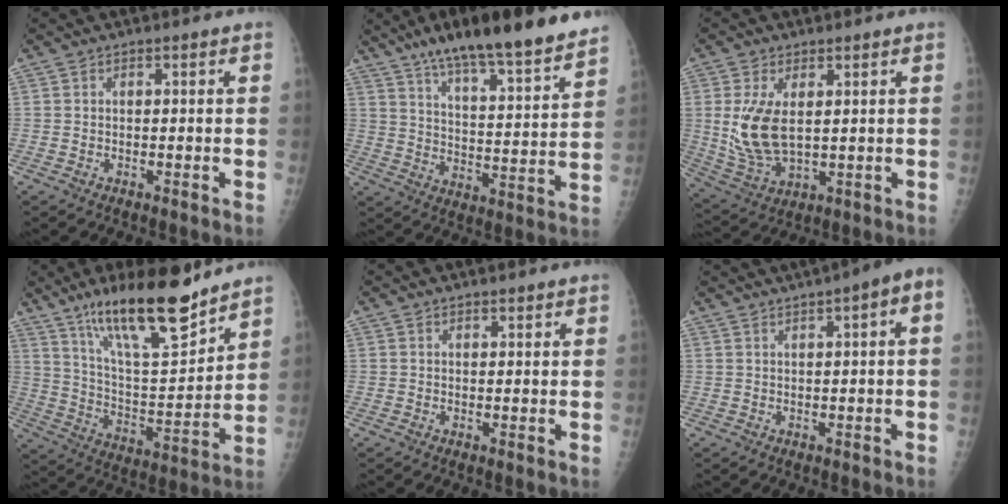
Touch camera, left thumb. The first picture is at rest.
{"total": 22.0, "force": [17.2, 3.4, 13.2], "torque": [-0.183, -0.066, 0.265]}
{"total": 10.6, "force": [1.8, 5.8, 8.7], "torque": [-0.173, -0.018, 0.050]}
{"total": 20.4, "force": [14.6, 4.9, 13.3], "torque": [-0.197, -0.079, 0.255]}
{"total": 1.1, "force": [0.9, 0.4, 0.4], "torque": [-0.002, -0.005, 0.012]}
{"total": 6.9, "force": [2.9, 1.2, 6.2], "torque": [-0.090, 0.025, 0.036]}